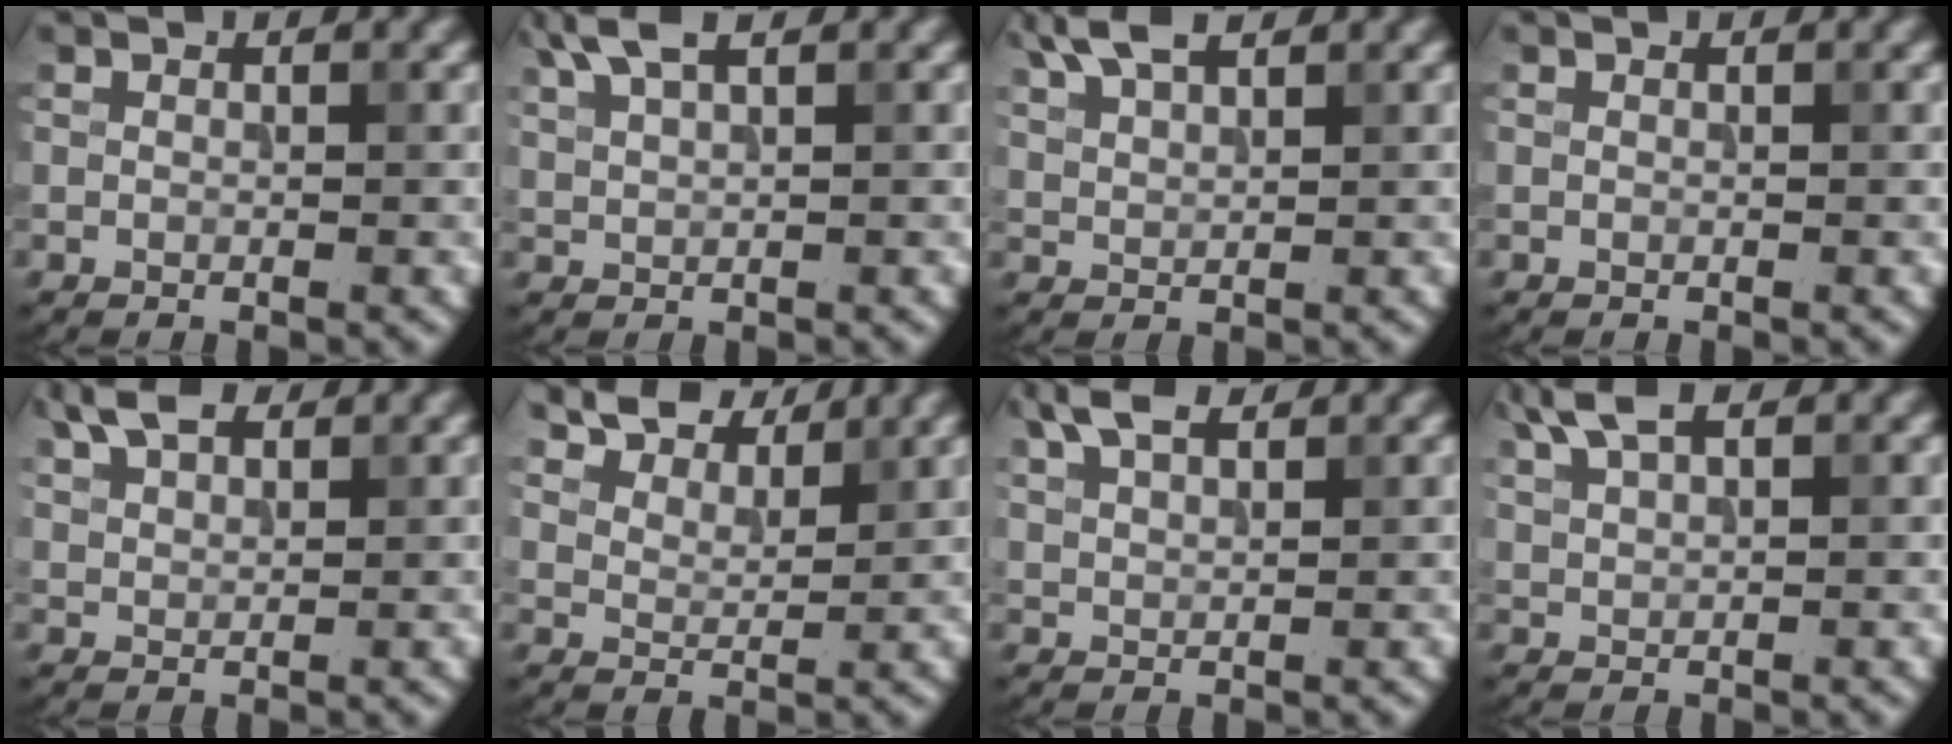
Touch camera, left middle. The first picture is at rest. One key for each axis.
{"total": 3.2, "fx": 2.2, "fy": 0.9, "fz": 2.1, "tx": -0.047, "ty": 0.009, "tz": 0.046}
{"total": 3.8, "fx": 2.8, "fy": 1.2, "fz": 2.3, "tx": -0.053, "ty": 0.011, "tz": 0.057}
{"total": 0.0}
{"total": 3.9, "fx": 2.7, "fy": 1.8, "fz": 2.2, "tx": -0.051, "ty": 0.013, "tz": 0.054}
{"total": 6.9, "fx": 6.0, "fy": 2.4, "fz": 2.4, "tx": -0.065, "ty": -0.009, "tz": 0.108}
{"total": 3.8, "fx": 2.7, "fy": 1.4, "fz": 2.3, "tx": -0.054, "ty": 0.012, "tz": 0.054}
{"total": 3.5, "fx": 2.4, "fy": 1.2, "fz": 2.3, "tx": -0.052, "ty": 0.011, "tz": 0.049}